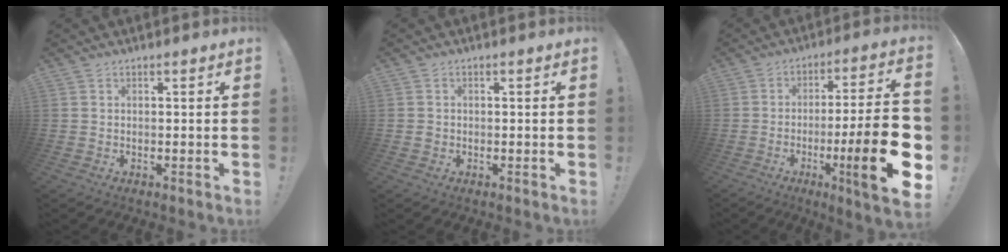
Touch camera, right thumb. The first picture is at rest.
{"total": 1.1, "force": [-0.4, 1.1, 0.2], "torque": [-0.004, 0.004, -0.007]}
{"total": 22.2, "force": [-5.7, 2.8, 21.2], "torque": [-0.327, 0.014, -0.085]}